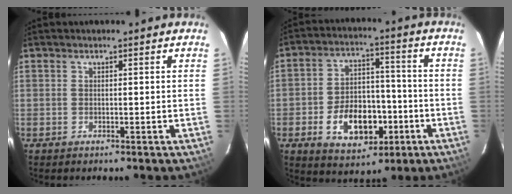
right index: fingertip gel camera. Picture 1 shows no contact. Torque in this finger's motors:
{"motor_torque": [1.14, -1.00, 0.32, 0.08]}